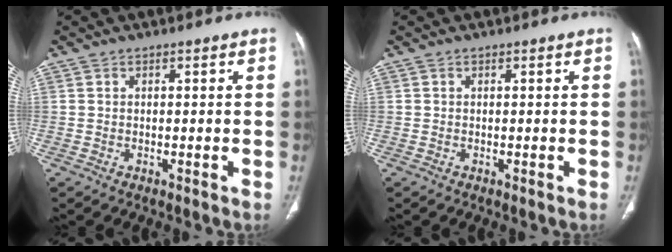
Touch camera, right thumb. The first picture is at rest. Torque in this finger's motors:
{"motor_torque": [0.23, -0.01, 0.02, -0.14, -0.04]}